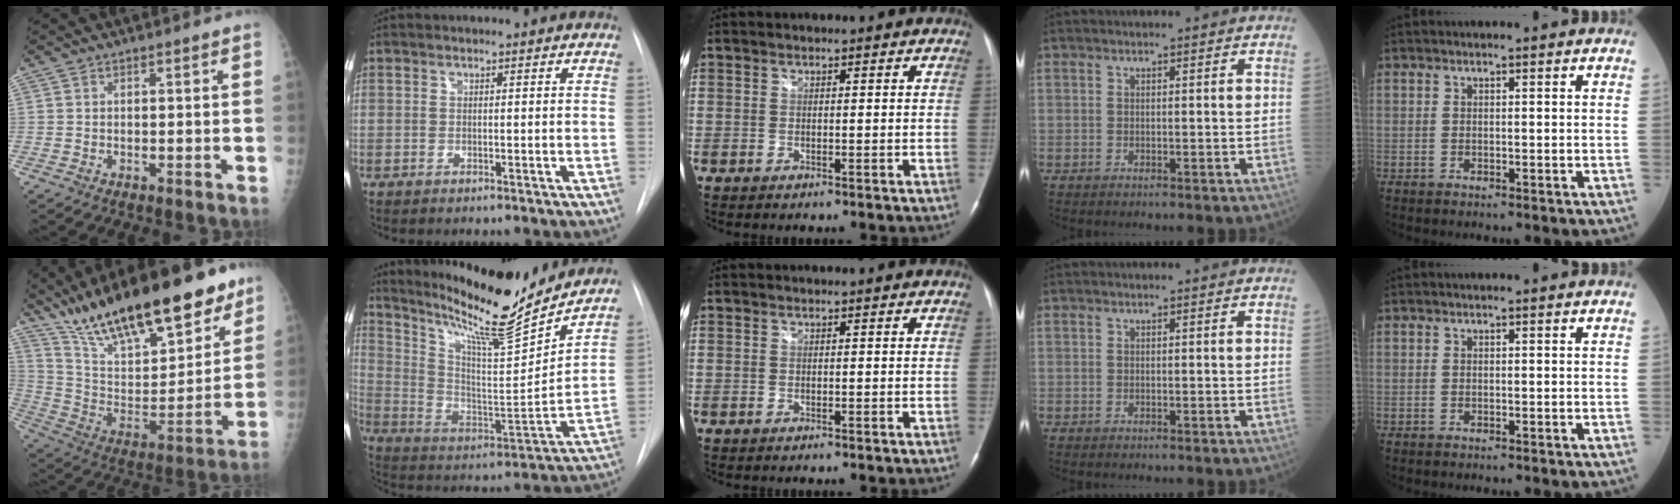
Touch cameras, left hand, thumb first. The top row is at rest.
{"thumb": {"total": 30.0, "force": [21.0, 10.5, 18.7], "torque": [-0.278, -0.054, 0.349]}, "index": {"total": 20.7, "force": [18.4, 0.9, 9.4], "torque": [-0.167, -0.041, 0.291]}}